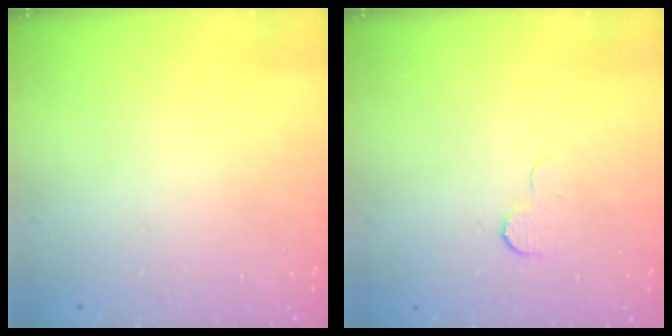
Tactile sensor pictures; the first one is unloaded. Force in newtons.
{"total": 3.7, "press": 3.7, "slide": 0.3}